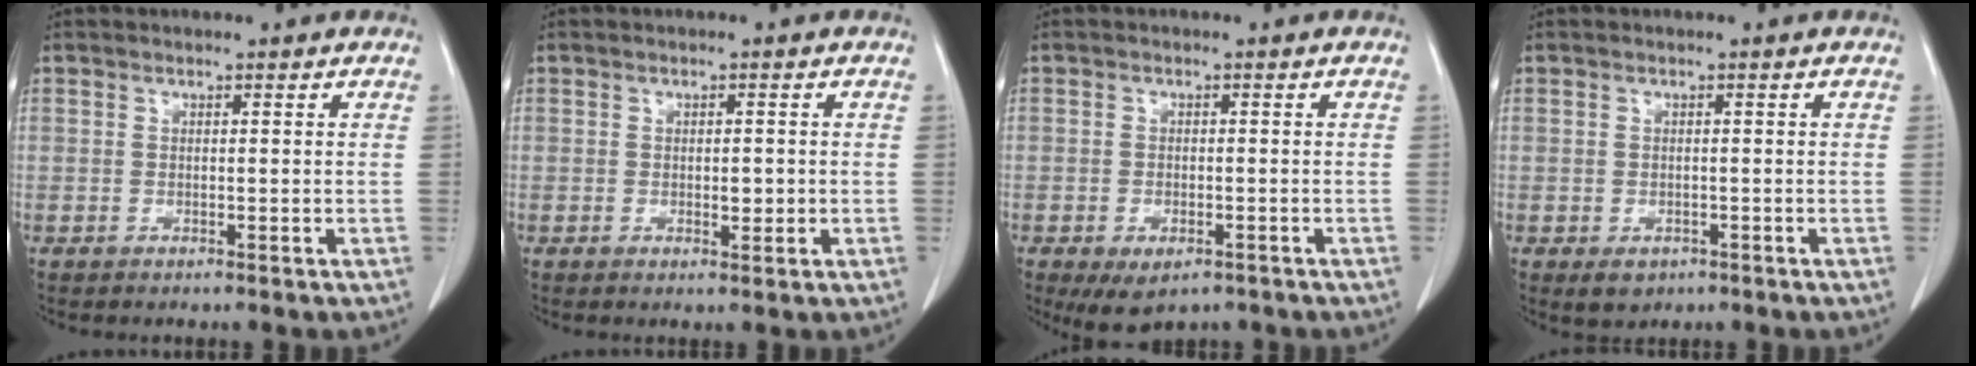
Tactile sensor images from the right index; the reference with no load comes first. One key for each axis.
{"total": 1.9, "fx": -0.2, "fy": 0.9, "fz": 1.7, "tx": -0.027, "ty": -0.002, "tz": 0.001}
{"total": 5.4, "fx": -3.3, "fy": 2.9, "fz": 3.2, "tx": -0.051, "ty": -0.005, "tz": -0.041}
{"total": 2.5, "fx": -1.2, "fy": 1.9, "fz": 1.0, "tx": -0.011, "ty": 0.000, "tz": -0.007}